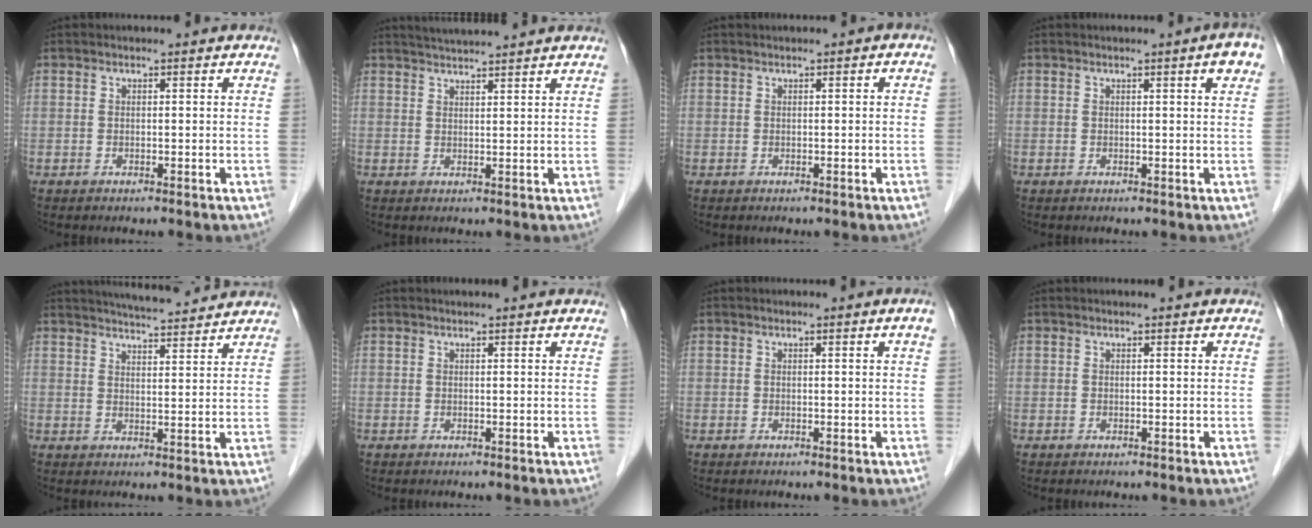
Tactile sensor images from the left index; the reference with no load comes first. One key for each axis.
{"total": 6.7, "fx": 6.2, "fy": -0.3, "fz": 2.3, "tx": -0.037, "ty": 0.026, "tz": 0.093}
{"total": 0.7, "fx": 0.1, "fy": 0.5, "fz": 0.5, "tx": 0.000, "ty": 0.006, "tz": 0.003}
{"total": 3.1, "fx": 1.5, "fy": 0.3, "fz": 2.7, "tx": -0.024, "ty": -0.003, "tz": 0.016}
{"total": 11.0, "fx": 10.3, "fy": 1.1, "fz": 3.8, "tx": -0.057, "ty": 0.013, "tz": 0.145}
{"total": 2.4, "fx": 2.2, "fy": 0.4, "fz": 0.9, "tx": -0.002, "ty": 0.019, "tz": 0.030}
{"total": 1.0, "fx": 0.5, "fy": -0.1, "fz": 0.9, "tx": -0.005, "ty": -0.005, "tz": 0.007}
{"total": 0.9, "fx": 0.7, "fy": 0.3, "fz": 0.3, "tx": 0.000, "ty": 0.006, "tz": 0.011}